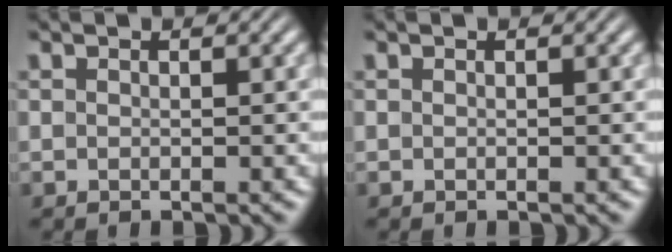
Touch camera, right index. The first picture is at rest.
{"total": 0.0}